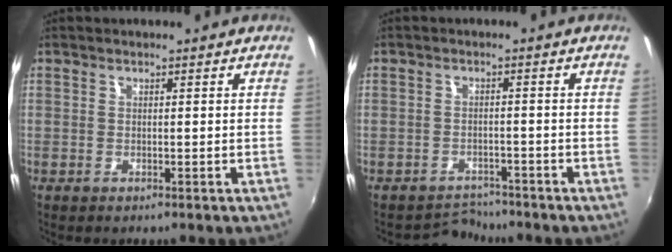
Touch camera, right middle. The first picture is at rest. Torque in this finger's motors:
{"motor_torque": [-0.38, -0.12, -0.15, -0.04]}